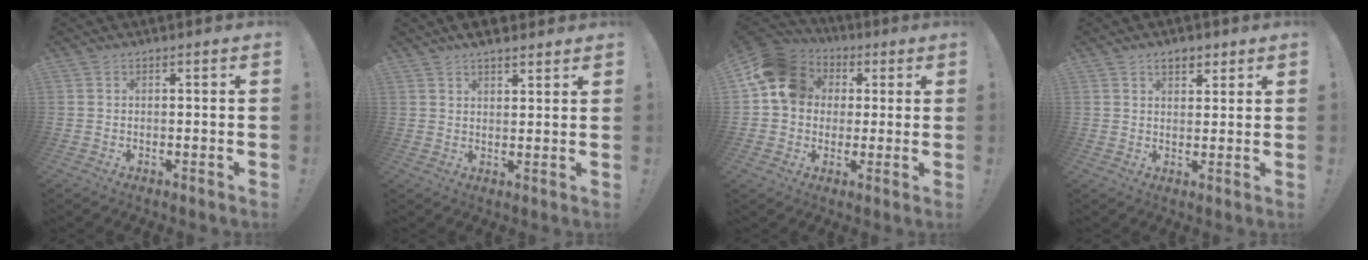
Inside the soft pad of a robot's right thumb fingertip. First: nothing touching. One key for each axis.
{"total": 5.2, "fx": 4.4, "fy": 2.0, "fz": 1.8, "tx": -0.019, "ty": -0.022, "tz": 0.080}
{"total": 14.5, "fx": 3.9, "fy": 12.1, "fz": 6.9, "tx": -0.102, "ty": -0.004, "tz": 0.080}
{"total": 4.4, "fx": 2.5, "fy": 2.8, "fz": 2.3, "tx": -0.028, "ty": -0.005, "tz": 0.044}